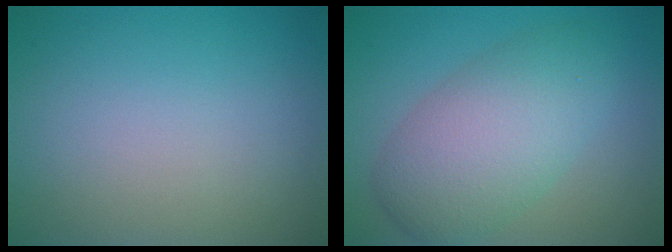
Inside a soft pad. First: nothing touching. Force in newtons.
{"total": 6.8, "press": 6.8, "slide": 0.3}